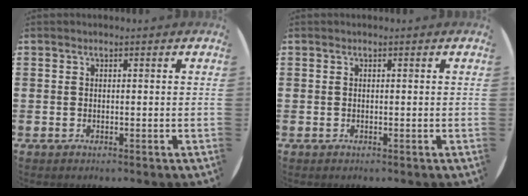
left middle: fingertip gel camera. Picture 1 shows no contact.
{"total": 0.0}